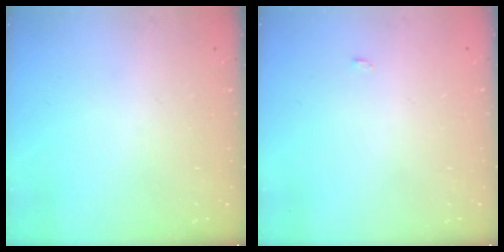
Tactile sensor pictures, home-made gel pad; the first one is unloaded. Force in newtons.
{"total": 6.7, "press": 2.2, "slide": 6.3}